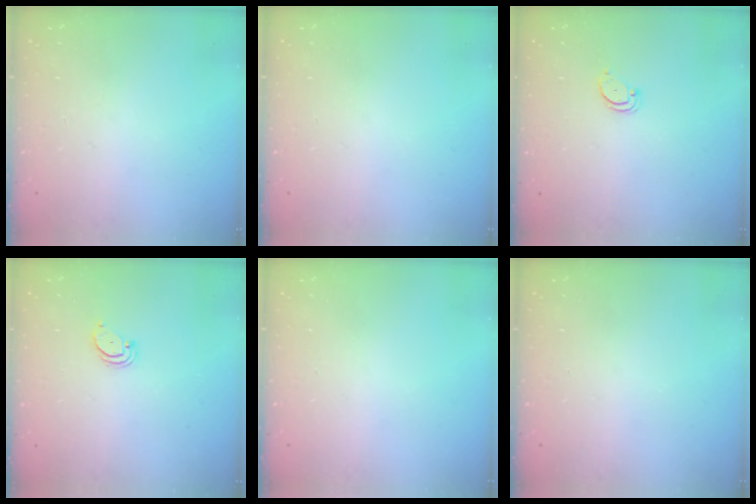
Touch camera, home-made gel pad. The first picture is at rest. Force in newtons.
{"total": 0.0}
{"total": 2.4, "press": 2.4, "slide": 0.2}
{"total": 2.1, "press": 2.1, "slide": 0.2}
{"total": 0.0}
{"total": 0.0}